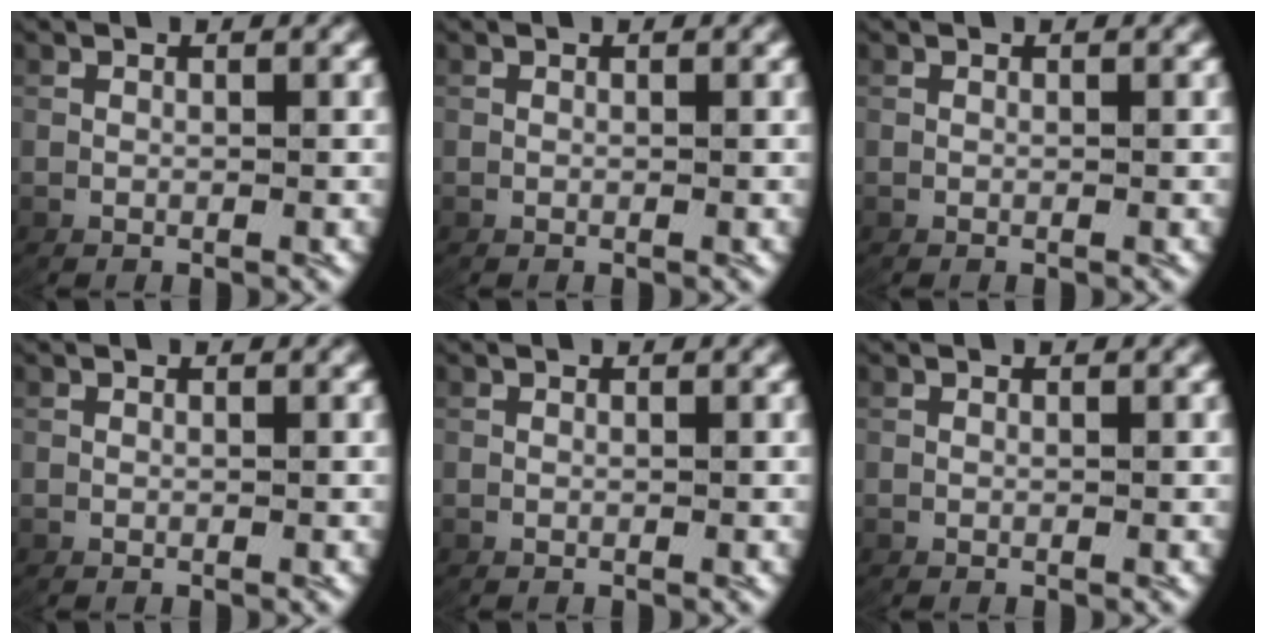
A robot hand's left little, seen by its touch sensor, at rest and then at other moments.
{"total": 0.0}
{"total": 0.0}
{"total": 0.0}
{"total": 0.0}
{"total": 0.0}